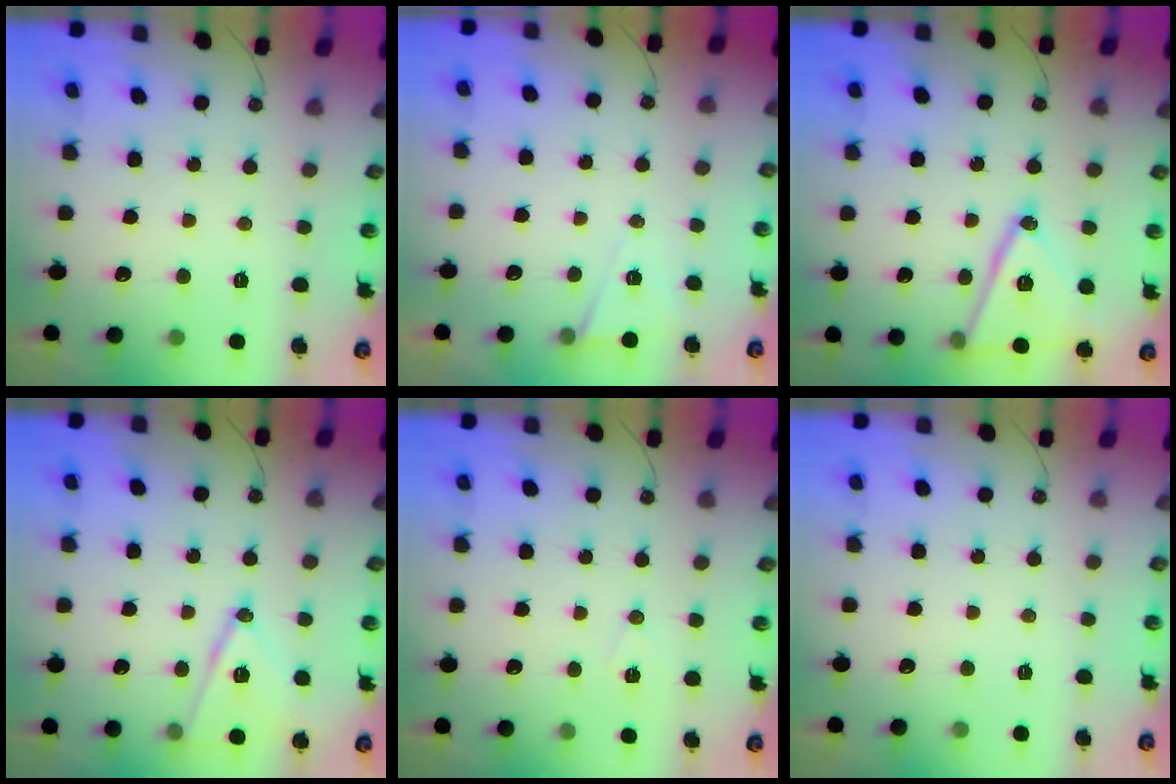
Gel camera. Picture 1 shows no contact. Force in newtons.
{"total": 5.4, "press": 3.1, "slide": 4.5}
{"total": 17.0, "press": 16.7, "slide": 3.4}
{"total": 12.3, "press": 11.8, "slide": 3.4}
{"total": 6.5, "press": 4.7, "slide": 4.5}
{"total": 0.0}